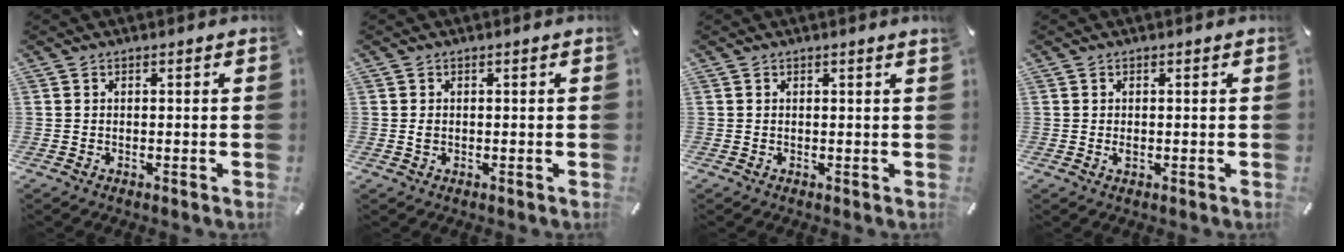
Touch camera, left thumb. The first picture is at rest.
{"total": 0.8, "force": [0.0, 0.6, 0.6], "torque": [-0.012, 0.001, 0.000]}
{"total": 0.5, "force": [0.3, -0.1, 0.4], "torque": [-0.004, -0.002, 0.005]}
{"total": 1.0, "force": [0.0, 0.5, 0.9], "torque": [-0.018, 0.001, -0.001]}